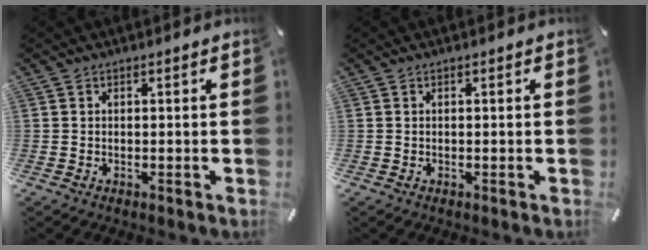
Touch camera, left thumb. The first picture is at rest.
{"total": 0.0}